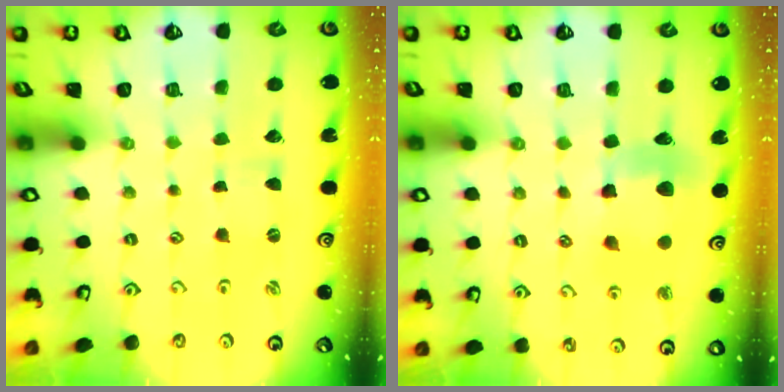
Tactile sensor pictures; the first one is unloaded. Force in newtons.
{"total": 9.6, "press": 9.5, "slide": 1.1}